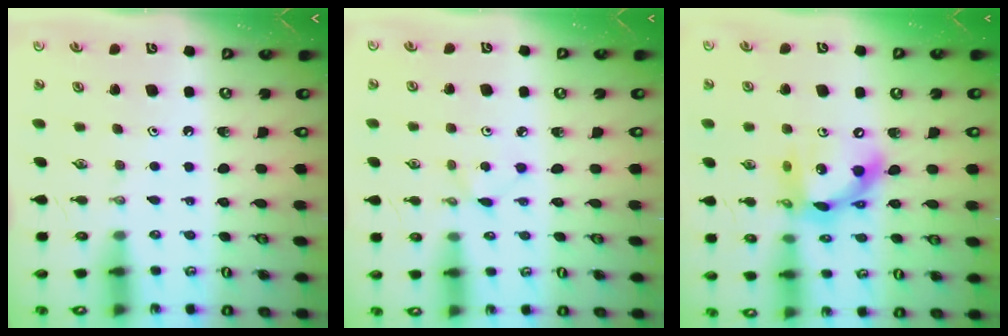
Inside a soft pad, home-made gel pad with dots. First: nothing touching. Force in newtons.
{"total": 2.9, "press": 2.8, "slide": 0.4}
{"total": 15.8, "press": 15.7, "slide": 1.6}